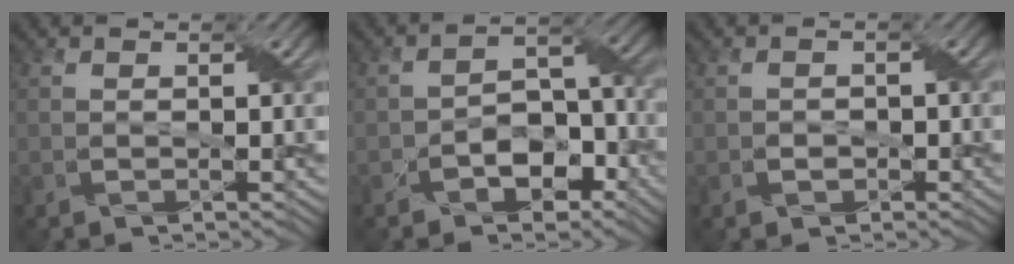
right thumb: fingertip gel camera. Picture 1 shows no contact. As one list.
[{"total": 6.3, "force": [-3.3, 3.9, 3.6], "torque": [-0.051, 0.005, -0.058]}, {"total": 1.4, "force": [-0.5, 1.2, 0.4], "torque": [-0.004, -0.001, -0.008]}]